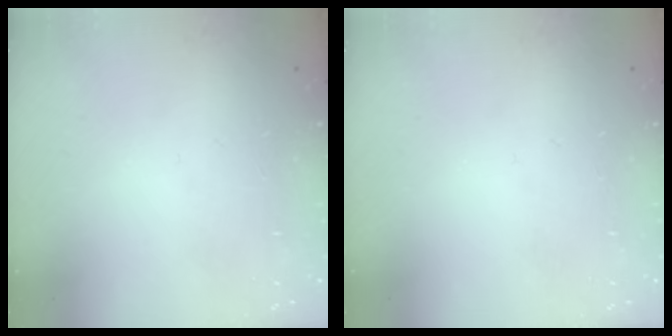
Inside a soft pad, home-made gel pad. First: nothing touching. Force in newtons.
{"total": 0.0}